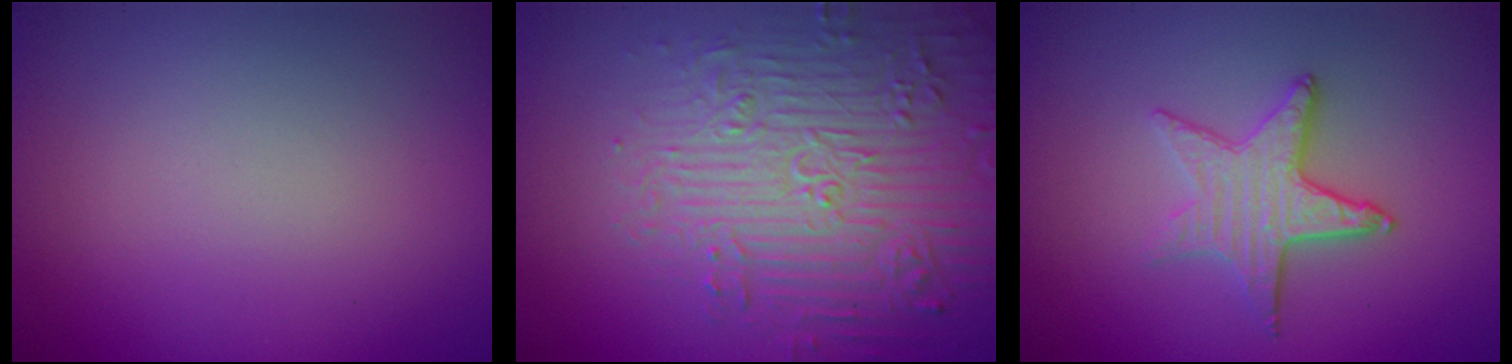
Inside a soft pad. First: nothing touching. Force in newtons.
{"total": 7.0, "press": 6.9, "slide": 1.6}
{"total": 3.6, "press": 2.9, "slide": 2.2}